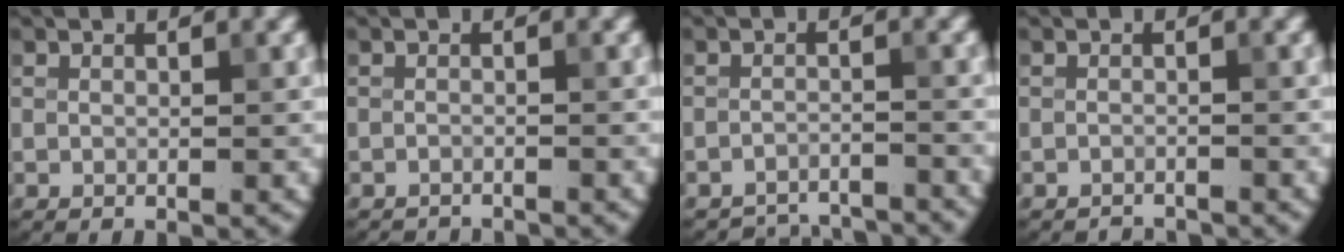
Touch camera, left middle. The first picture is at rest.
{"total": 2.7, "force": [-2.6, 0.2, 0.3], "torque": [0.001, -0.012, -0.040]}
{"total": 5.3, "force": [-5.2, 0.6, 0.5], "torque": [-0.008, -0.005, -0.075]}
{"total": 2.0, "force": [-2.0, 0.1, 0.1], "torque": [0.006, -0.006, -0.032]}